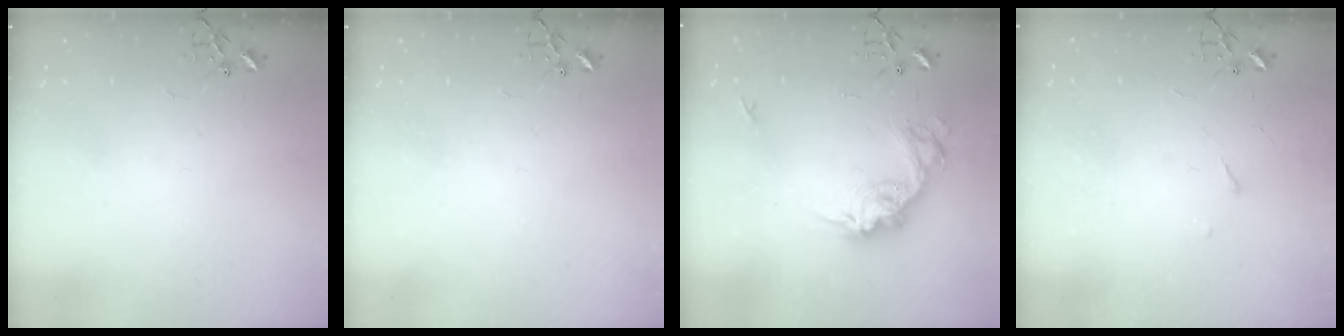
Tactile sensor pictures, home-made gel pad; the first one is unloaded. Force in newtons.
{"total": 0.0}
{"total": 17.6, "press": 17.6, "slide": 1.0}
{"total": 2.9, "press": 2.8, "slide": 0.5}